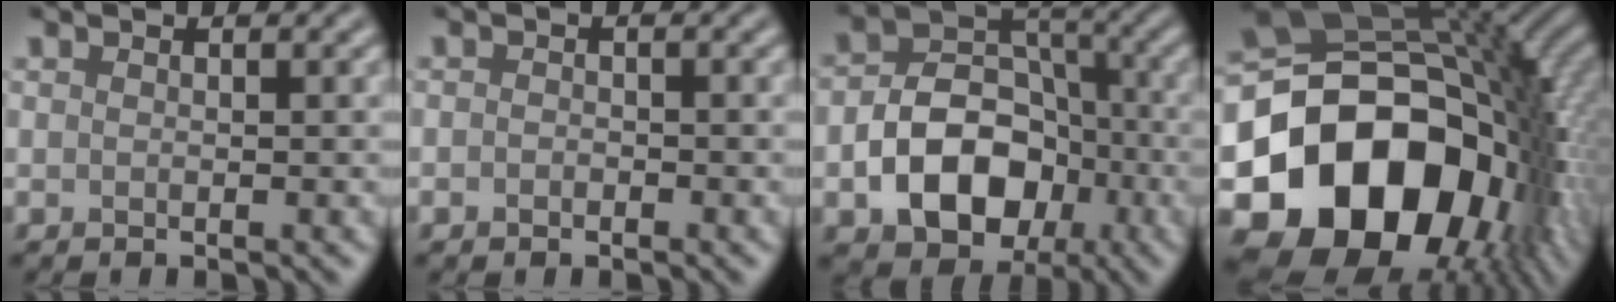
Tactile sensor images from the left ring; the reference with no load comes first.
{"total": 0.7, "force": [-0.4, 0.5, 0.2], "torque": [-0.003, -0.003, -0.008]}
{"total": 8.4, "force": [-2.8, 6.1, 5.1], "torque": [-0.077, -0.005, -0.048]}
{"total": 19.6, "force": [-5.0, 13.9, 12.9], "torque": [-0.227, -0.026, -0.071]}